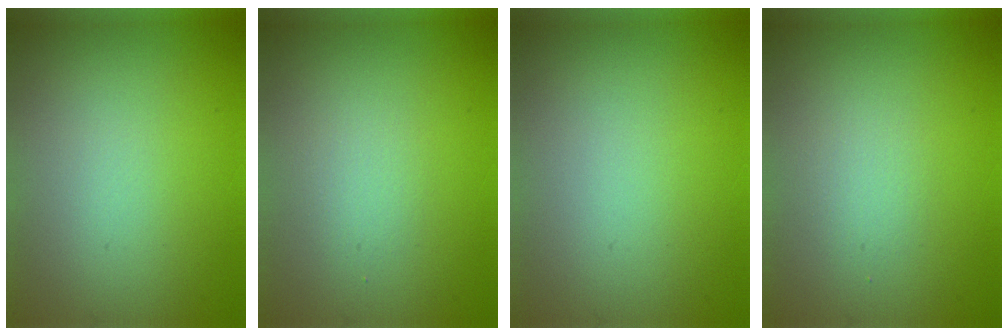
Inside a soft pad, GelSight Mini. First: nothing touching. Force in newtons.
{"total": 1.2, "press": 1.2, "slide": 0.1}
{"total": 0.0}
{"total": 1.2, "press": 1.2, "slide": 0.1}